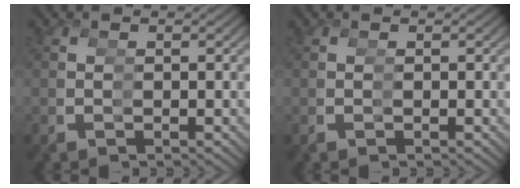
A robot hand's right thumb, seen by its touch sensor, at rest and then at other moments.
{"total": 0.0}